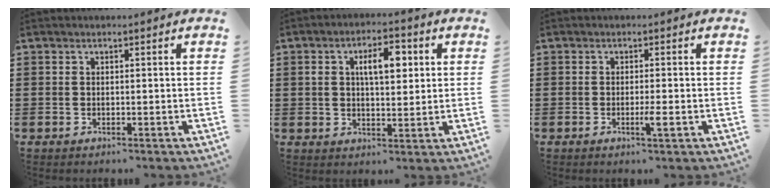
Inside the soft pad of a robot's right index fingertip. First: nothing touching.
{"total": 6.4, "force": [1.8, 2.9, 5.4], "torque": [-0.090, 0.005, 0.023]}
{"total": 2.3, "force": [-1.0, 0.0, 2.1], "torque": [-0.042, -0.007, -0.020]}